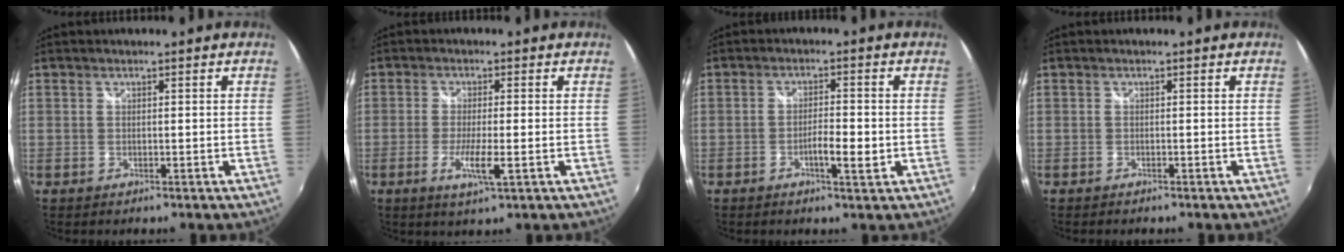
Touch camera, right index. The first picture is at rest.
{"total": 4.9, "force": [-1.7, 0.1, 4.5], "torque": [-0.092, -0.012, -0.035]}
{"total": 3.9, "force": [-1.3, 0.7, 3.6], "torque": [-0.068, 0.000, -0.024]}
{"total": 0.8, "force": [-0.7, 0.3, 0.2], "torque": [-0.007, -0.004, -0.014]}